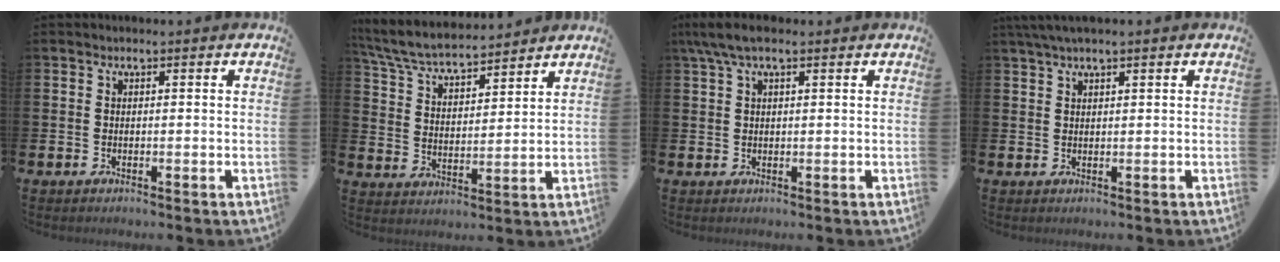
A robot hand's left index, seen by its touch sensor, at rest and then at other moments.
{"total": 6.7, "force": [6.3, 1.1, 1.8], "torque": [-0.065, -0.037, 0.111]}
{"total": 4.0, "force": [2.5, 1.2, 3.0], "torque": [-0.061, 0.003, 0.044]}
{"total": 2.1, "force": [1.6, 0.2, 1.4], "torque": [-0.034, 0.006, 0.030]}